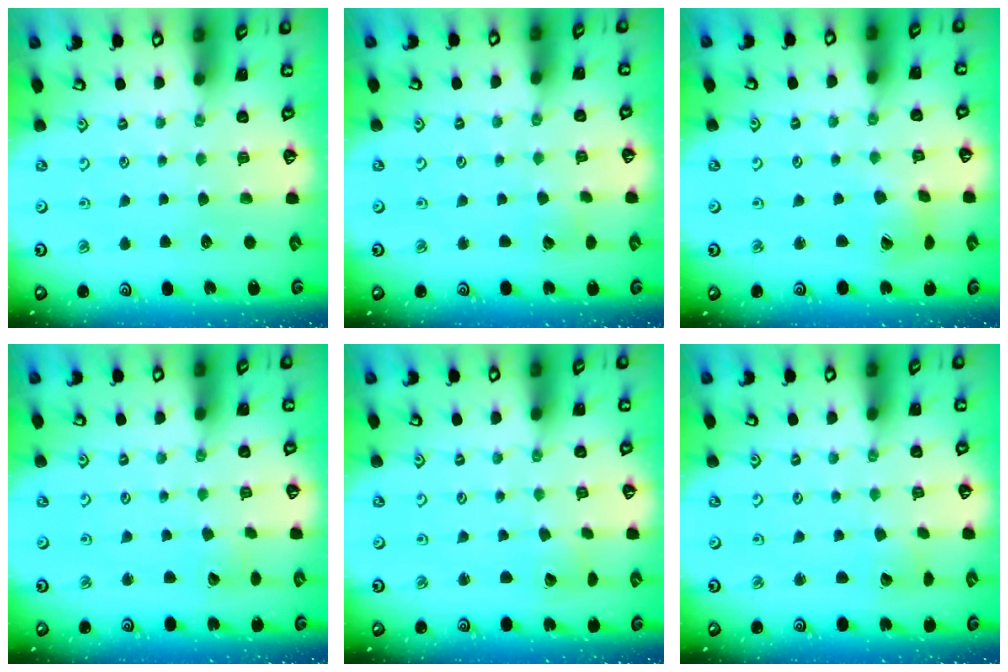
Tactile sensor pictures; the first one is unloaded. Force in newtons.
{"total": 2.4, "press": 2.4, "slide": 0.2}
{"total": 3.5, "press": 3.5, "slide": 0.4}
{"total": 2.2, "press": 2.2, "slide": 0.2}
{"total": 1.9, "press": 1.9, "slide": 0.1}
{"total": 2.0, "press": 2.0, "slide": 0.1}